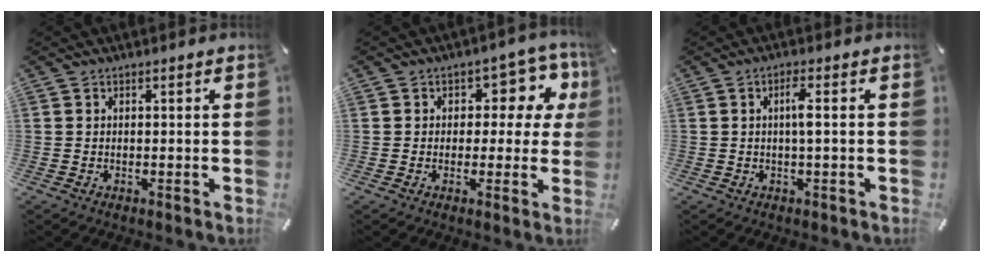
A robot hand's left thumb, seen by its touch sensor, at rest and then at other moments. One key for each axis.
{"total": 8.7, "fx": 2.5, "fy": 6.1, "fz": 5.8, "tx": -0.064, "ty": -0.015, "tz": 0.038}
{"total": 4.0, "fx": 0.2, "fy": 0.4, "fz": 4.0, "tx": -0.077, "ty": 0.001, "tz": -0.001}